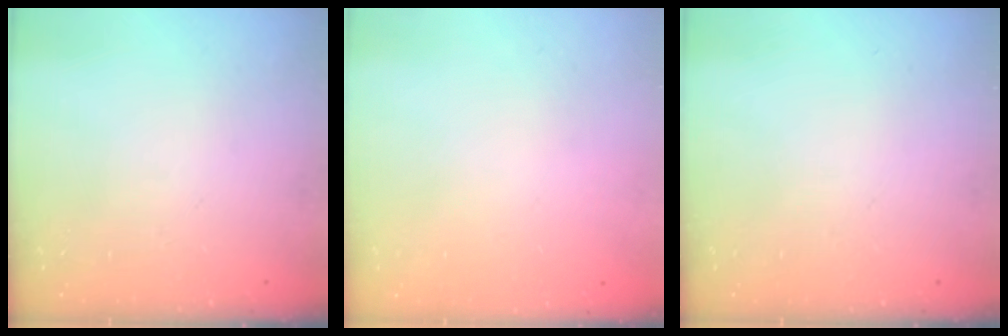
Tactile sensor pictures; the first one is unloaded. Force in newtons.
{"total": 1.6, "press": 1.6, "slide": 0.1}
{"total": 0.0}